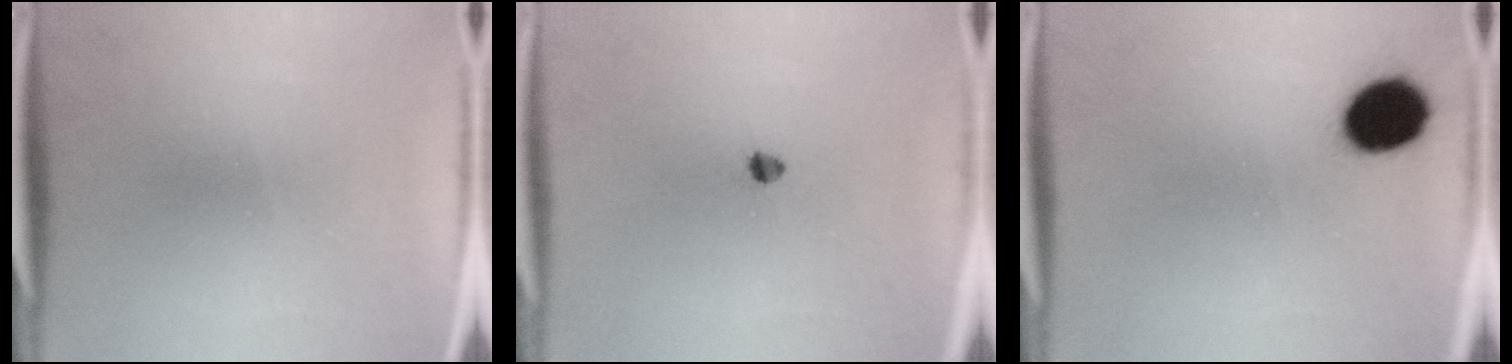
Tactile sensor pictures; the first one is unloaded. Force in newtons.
{"total": 1.4}
{"total": 10.6}